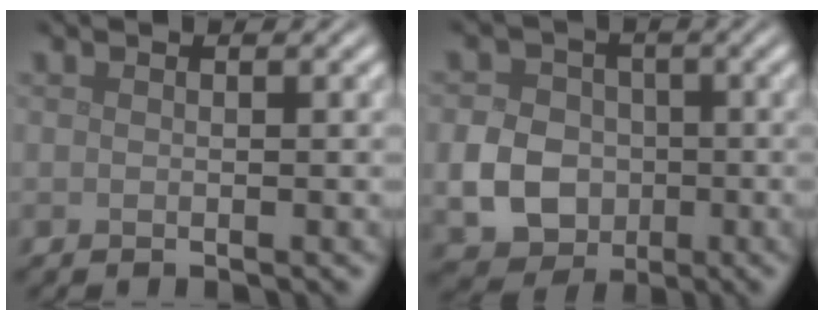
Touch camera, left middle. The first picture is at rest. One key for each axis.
{"total": 5.4, "fx": -1.1, "fy": 4.7, "fz": 2.5, "tx": -0.044, "ty": 0.000, "tz": -0.031}